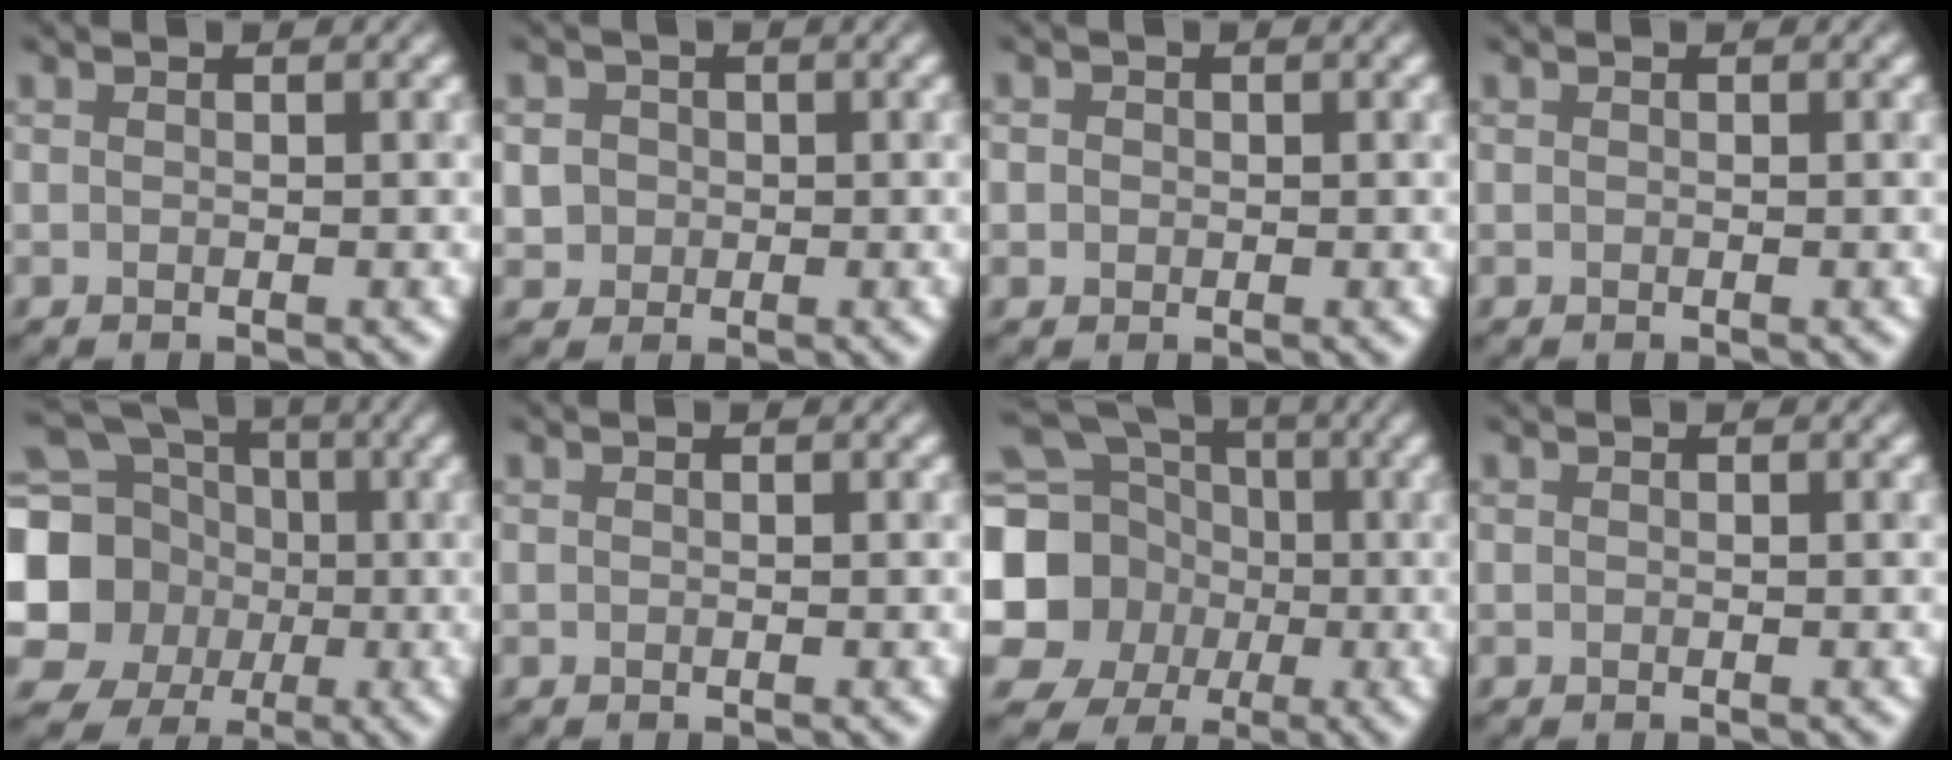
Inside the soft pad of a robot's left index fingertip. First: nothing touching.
{"total": 2.7, "force": [0.3, 2.6, 0.6], "torque": [0.007, 0.013, -0.008]}
{"total": 1.2, "force": [0.3, 1.1, 0.3], "torque": [0.005, 0.003, -0.006]}
{"total": 0.0}
{"total": 17.1, "force": [-0.7, 16.0, 6.0], "torque": [-0.184, -0.007, -0.046]}
{"total": 0.0}
{"total": 19.2, "force": [-1.5, 18.0, 6.4], "torque": [-0.187, -0.012, -0.067]}
{"total": 0.0}